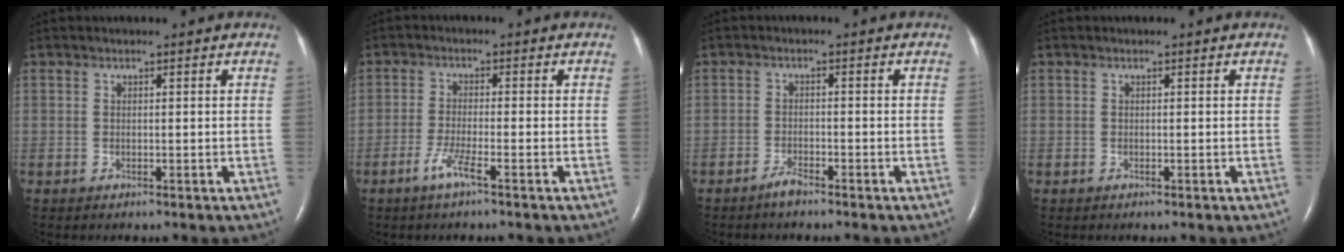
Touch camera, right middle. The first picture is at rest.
{"total": 3.6, "force": [-2.2, -0.1, 2.8], "torque": [-0.065, -0.007, -0.047]}
{"total": 2.0, "force": [-1.8, 0.2, 0.9], "torque": [-0.024, -0.003, -0.033]}
{"total": 0.0}